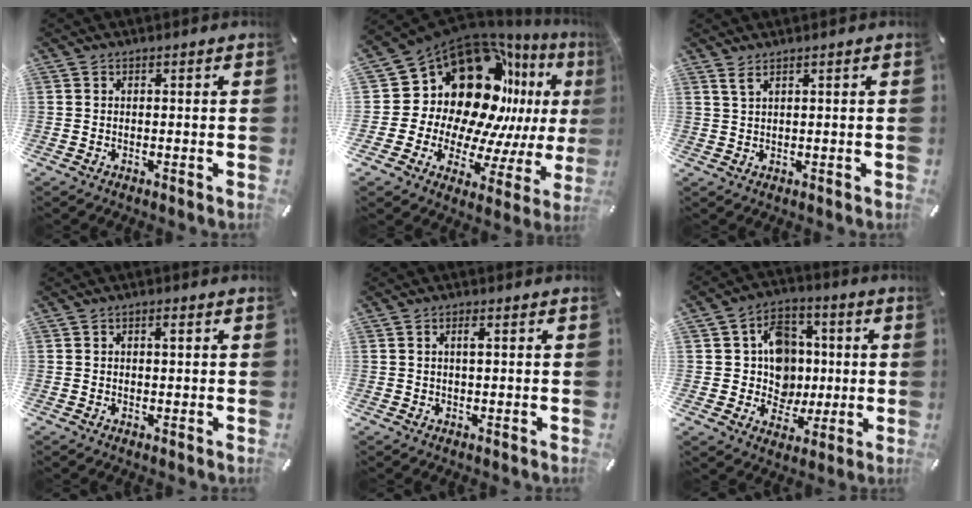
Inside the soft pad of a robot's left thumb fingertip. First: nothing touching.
{"total": 24.1, "force": [10.4, 16.6, 14.2], "torque": [-0.236, -0.114, 0.205]}
{"total": 2.0, "force": [1.2, 0.3, 1.6], "torque": [-0.033, 0.000, 0.021]}
{"total": 1.5, "force": [0.4, 1.0, 1.1], "torque": [-0.015, 0.004, 0.004]}
{"total": 1.8, "force": [0.5, 0.6, 1.6], "torque": [-0.033, 0.003, 0.007]}
{"total": 12.1, "force": [0.5, 11.4, 4.0], "torque": [-0.056, 0.004, 0.021]}